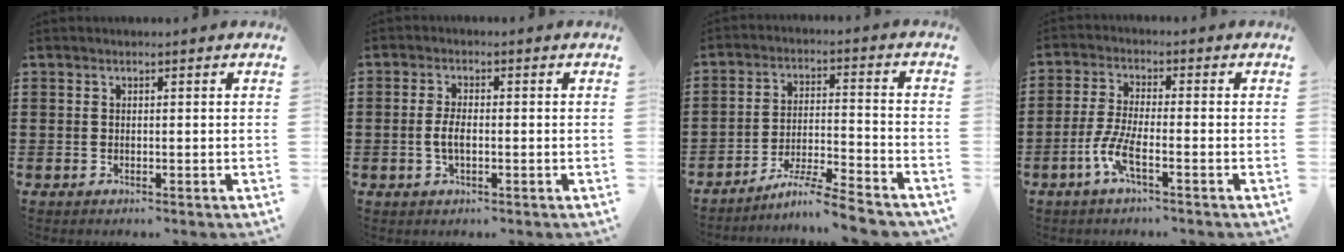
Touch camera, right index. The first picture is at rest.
{"total": 3.0, "force": [-0.5, 1.2, 2.7], "torque": [-0.066, -0.003, -0.014]}
{"total": 7.1, "force": [-6.3, -0.3, 3.3], "torque": [-0.066, -0.006, -0.123]}
{"total": 5.5, "force": [-2.8, 1.0, 4.6], "torque": [-0.118, -0.015, -0.061]}